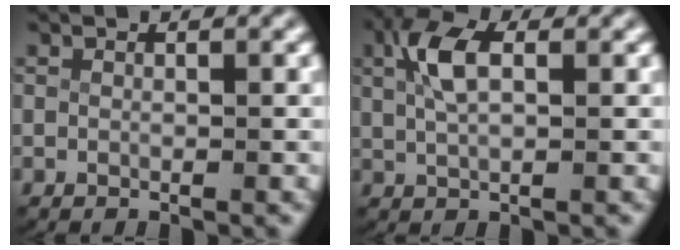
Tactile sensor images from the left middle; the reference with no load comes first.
{"total": 3.5, "force": [1.1, 1.5, 3.0], "torque": [-0.071, 0.001, 0.022]}